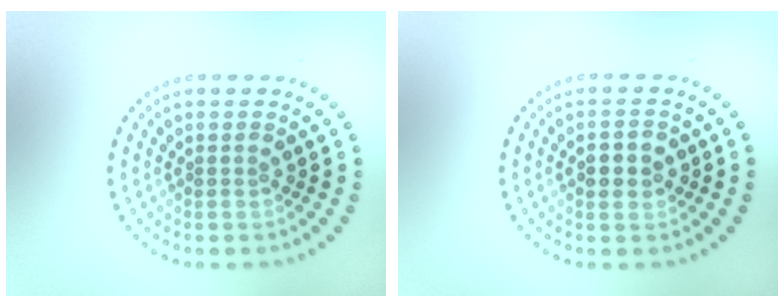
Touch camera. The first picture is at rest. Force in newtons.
{"total": 2.5, "press": 2.5, "slide": 0.1}